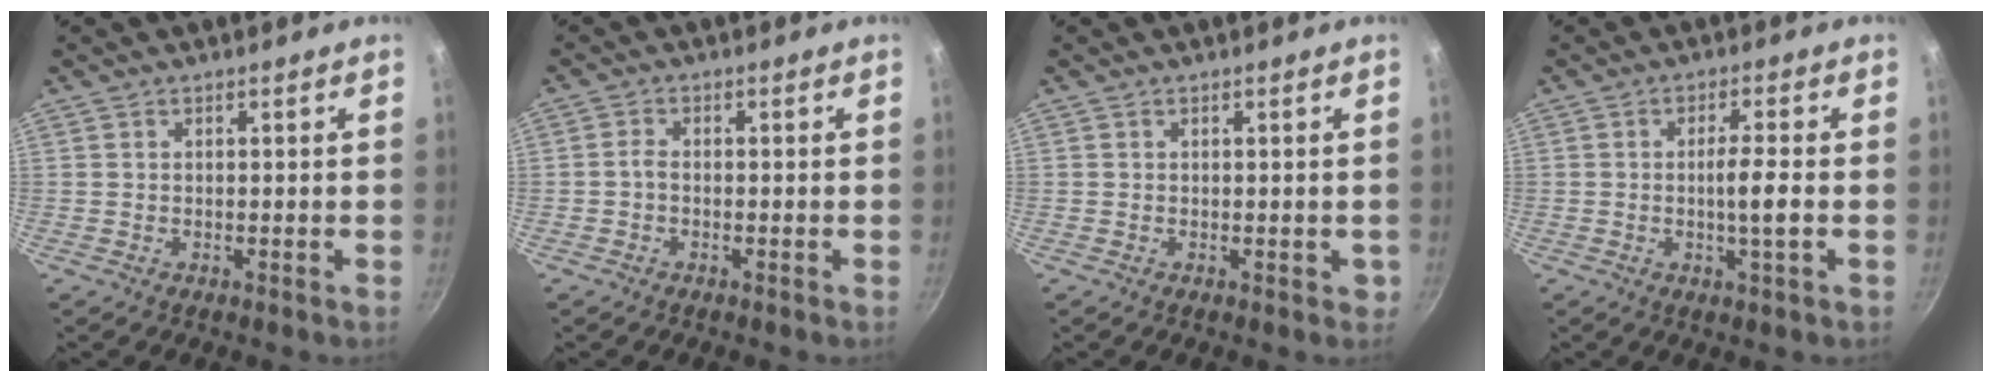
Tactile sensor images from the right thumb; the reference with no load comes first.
{"total": 1.6, "force": [-0.6, 1.0, 1.1], "torque": [-0.022, 0.012, -0.015]}
{"total": 1.3, "force": [-0.2, 0.8, 1.1], "torque": [-0.001, 0.001, -0.003]}
{"total": 5.1, "force": [-0.8, 0.2, 5.0], "torque": [-0.093, 0.005, -0.014]}